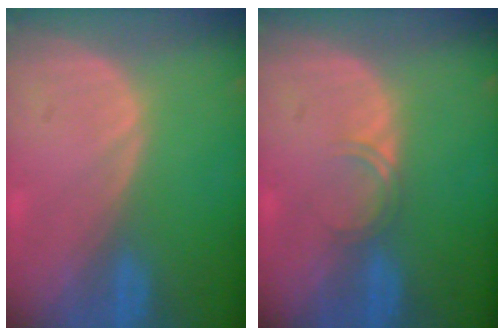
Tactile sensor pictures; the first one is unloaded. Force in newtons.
{"total": 1.7, "press": 1.7, "slide": 0.3}